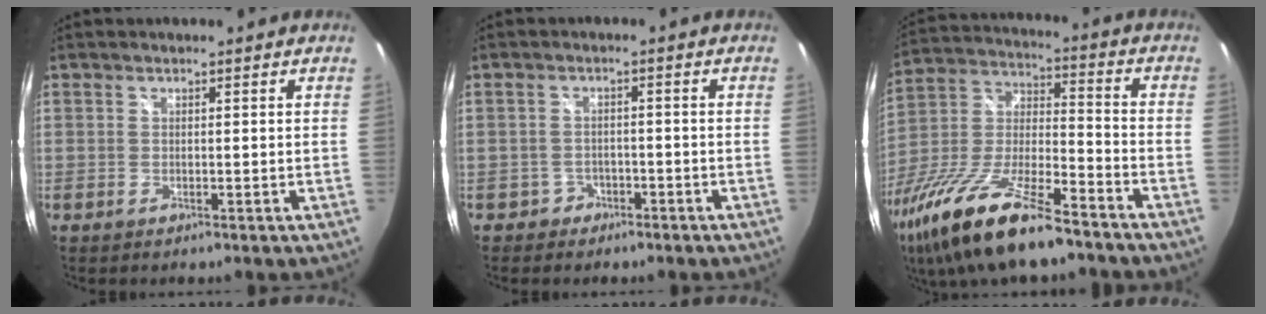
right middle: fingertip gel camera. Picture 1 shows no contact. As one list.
[{"total": 3.3, "force": [-2.0, 2.6, 0.1], "torque": [-0.005, 0.010, -0.030]}, {"total": 22.9, "force": [-15.6, 5.9, 15.7], "torque": [-0.321, -0.038, -0.281]}]